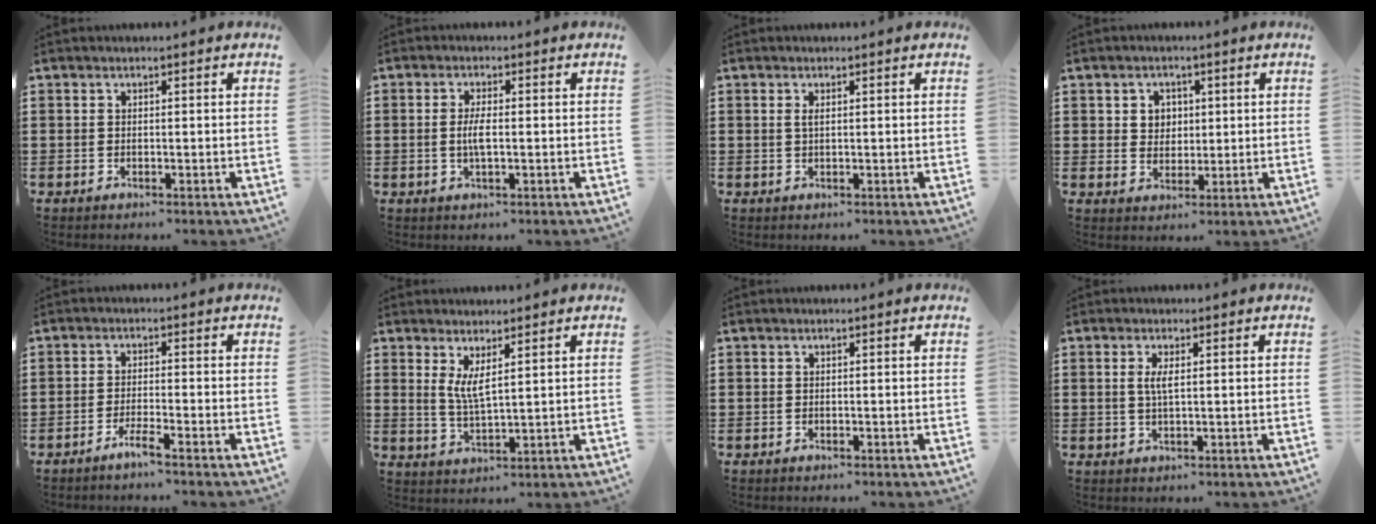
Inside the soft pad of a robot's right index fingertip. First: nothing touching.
{"total": 3.2, "force": [-0.4, 0.7, 3.1], "torque": [-0.072, -0.008, -0.012]}
{"total": 1.1, "force": [0.3, 0.3, 1.0], "torque": [-0.020, 0.002, 0.004]}
{"total": 3.1, "force": [1.0, 2.8, 0.9], "torque": [-0.029, 0.010, 0.016]}
{"total": 2.6, "force": [-2.0, -0.2, 1.6], "torque": [-0.035, -0.002, -0.039]}
{"total": 3.8, "force": [2.0, 0.7, 3.1], "torque": [-0.069, -0.002, 0.036]}
{"total": 0.0}
{"total": 2.3, "force": [0.5, 0.6, 2.2], "torque": [-0.044, 0.003, 0.007]}